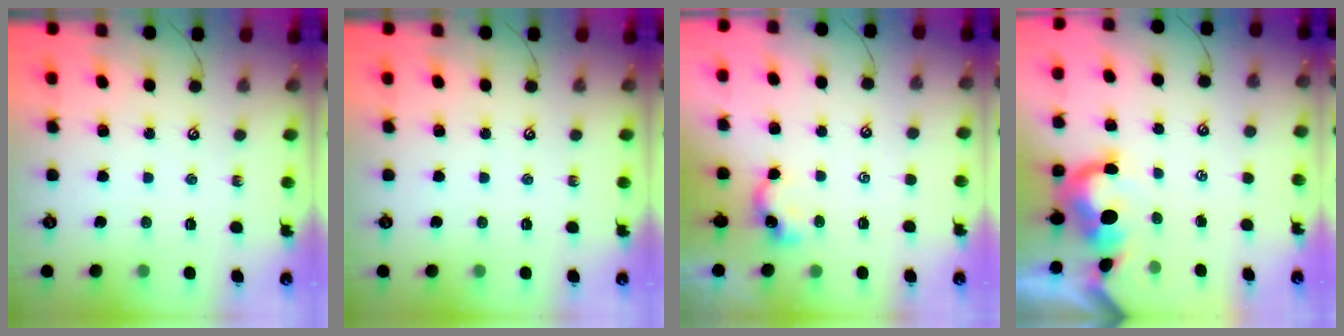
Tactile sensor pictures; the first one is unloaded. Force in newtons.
{"total": 0.0}
{"total": 0.0}
{"total": 2.8, "press": 2.6, "slide": 0.9}